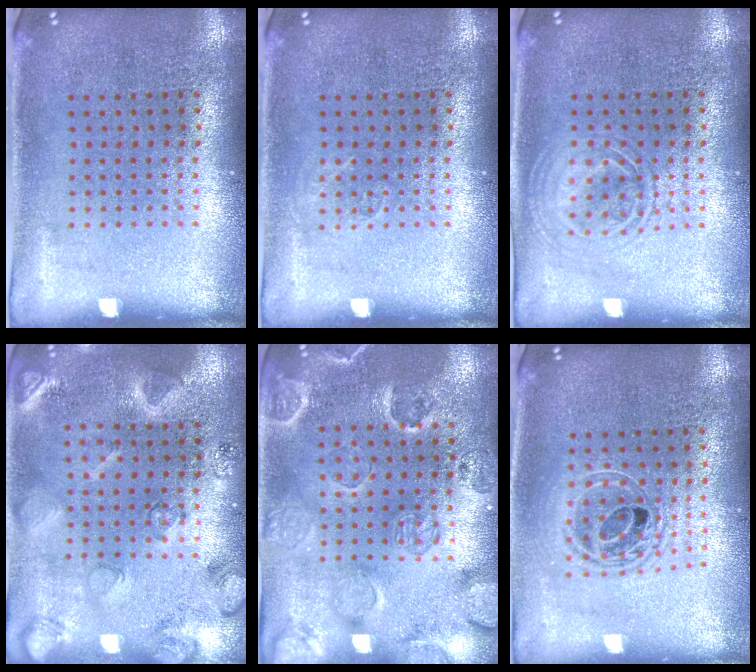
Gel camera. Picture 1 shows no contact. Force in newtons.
{"total": 0.7, "press": 0.7, "slide": 0.1}
{"total": 1.3, "press": 1.3, "slide": 0.2}
{"total": 2.3, "press": 2.3, "slide": 0.1}
{"total": 2.4, "press": 2.1, "slide": 1.1}
{"total": 1.6, "press": 1.4, "slide": 0.9}